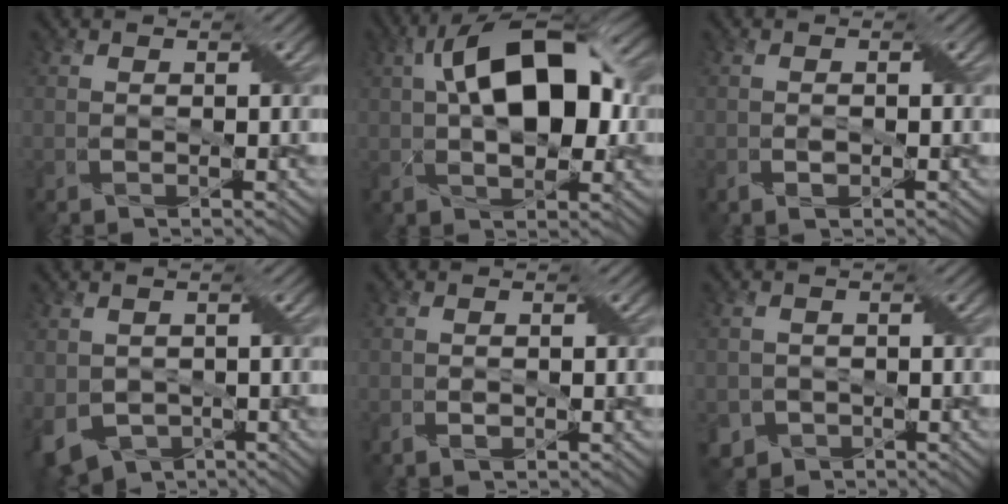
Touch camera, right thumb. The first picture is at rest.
{"total": 13.9, "force": [2.3, 7.3, 11.6], "torque": [-0.188, 0.028, 0.027]}
{"total": 1.6, "force": [-0.6, 0.8, 1.3], "torque": [-0.025, -0.001, -0.008]}
{"total": 5.8, "force": [-1.9, 4.4, 3.3], "torque": [-0.087, -0.016, -0.033]}
{"total": 1.3, "force": [-0.5, 0.6, 1.1], "torque": [-0.021, 0.000, -0.008]}
{"total": 2.5, "force": [-1.4, 2.0, 0.4], "torque": [-0.014, -0.007, -0.028]}